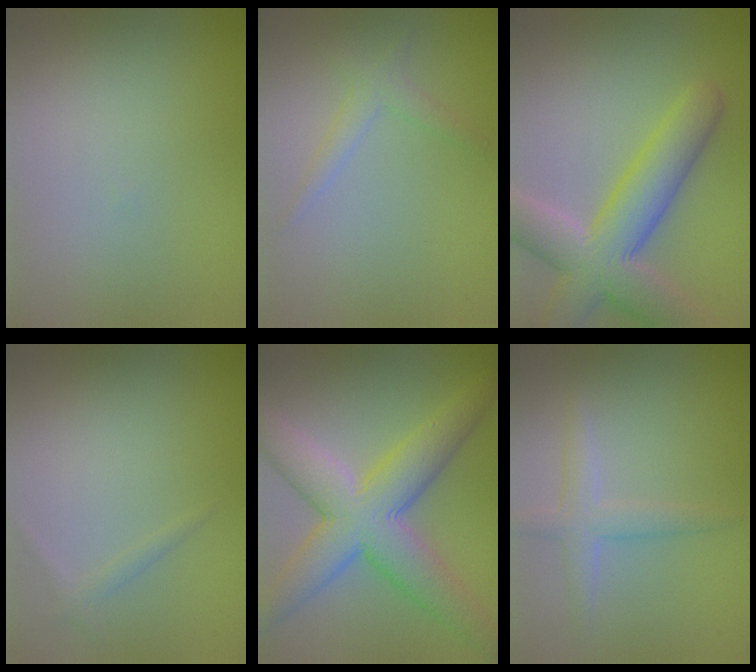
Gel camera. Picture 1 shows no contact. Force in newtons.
{"total": 1.7, "press": 1.7, "slide": 0.1}
{"total": 8.2, "press": 8.2, "slide": 0.6}
{"total": 0.9, "press": 0.9, "slide": 0.0}
{"total": 9.2, "press": 9.2, "slide": 0.4}
{"total": 2.5, "press": 2.4, "slide": 0.3}